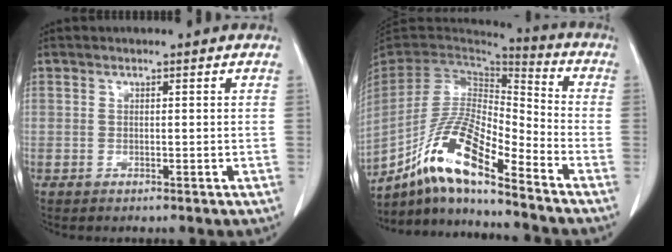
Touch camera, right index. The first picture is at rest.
{"total": 15.8, "force": [-10.5, 2.5, 11.6], "torque": [-0.223, -0.001, -0.193]}